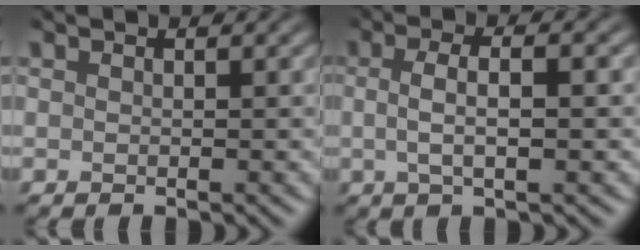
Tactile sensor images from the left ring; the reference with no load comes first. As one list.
[{"total": 3.4, "force": [-1.3, 0.7, 3.0], "torque": [-0.064, -0.004, -0.015]}]